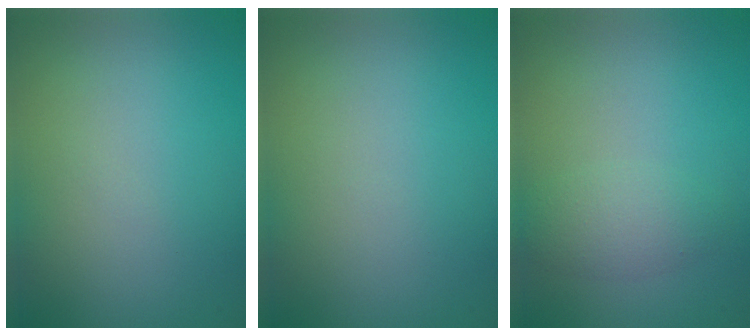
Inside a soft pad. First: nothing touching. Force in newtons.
{"total": 0.0}
{"total": 2.1, "press": 2.1, "slide": 0.1}